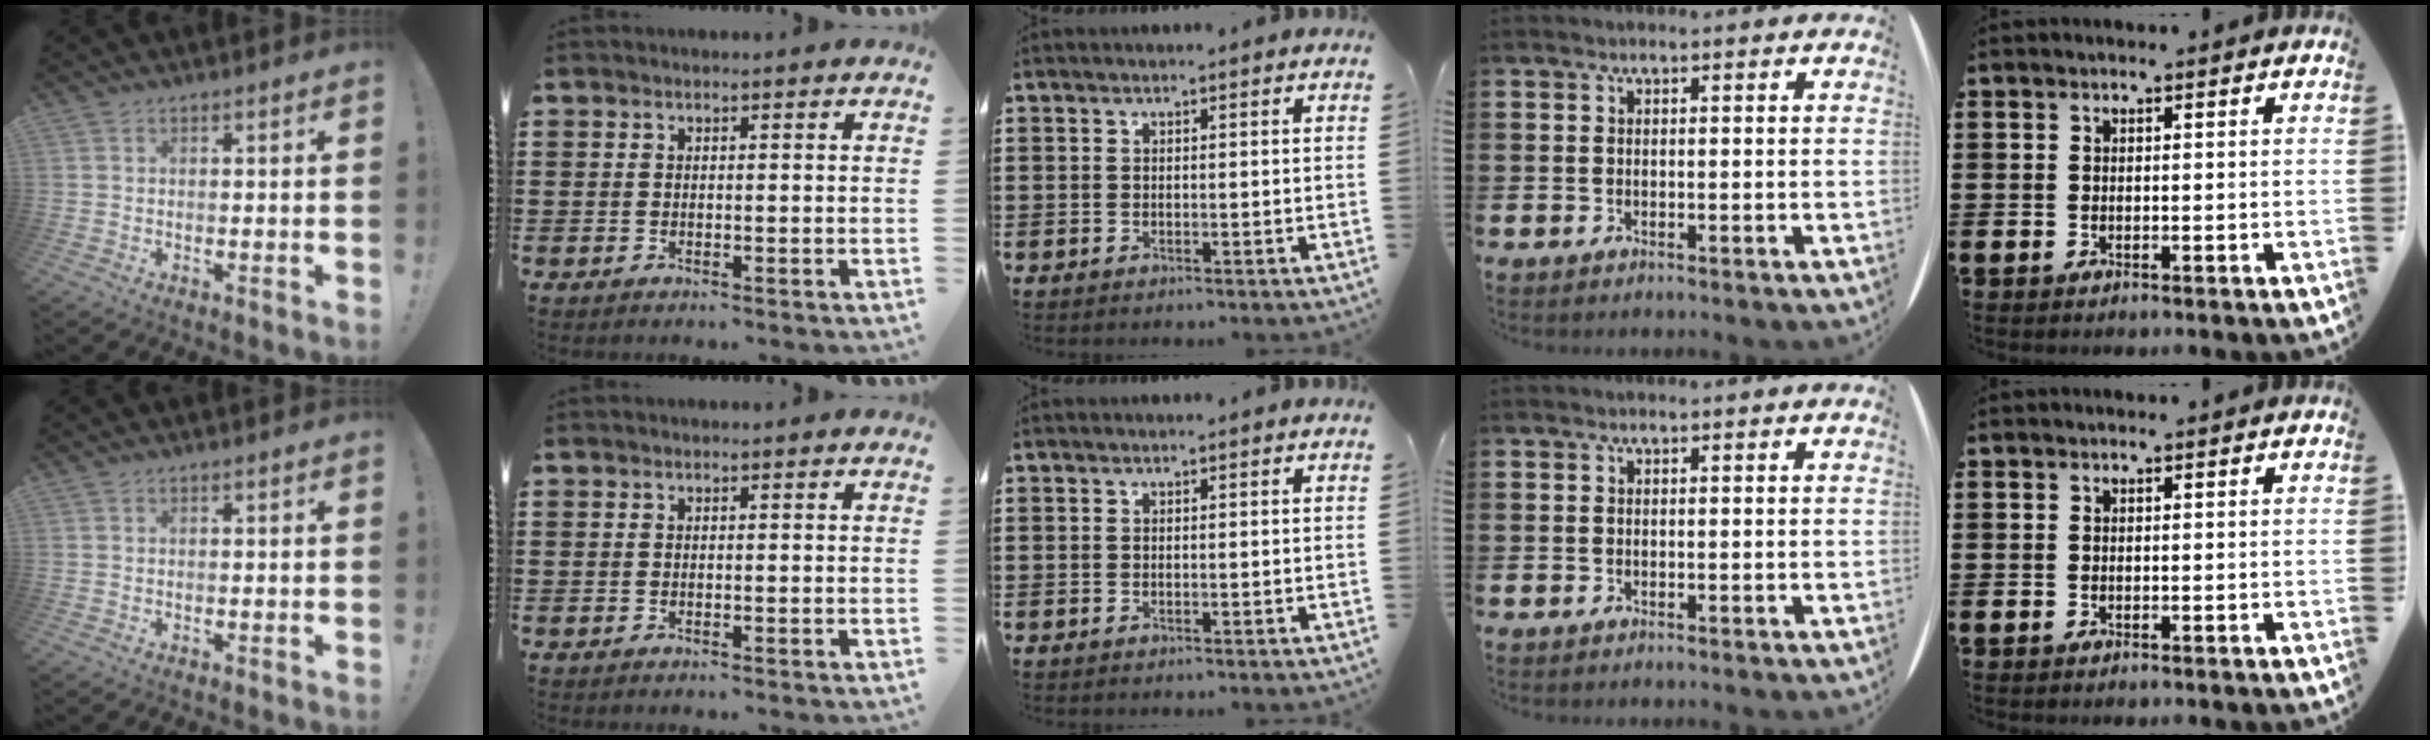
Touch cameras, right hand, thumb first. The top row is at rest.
{}